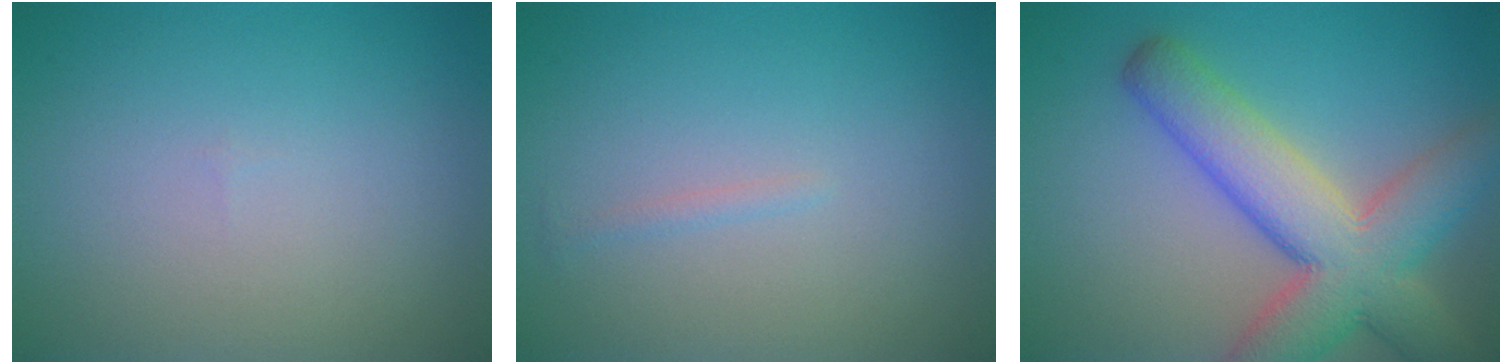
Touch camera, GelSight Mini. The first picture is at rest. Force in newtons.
{"total": 0.6, "press": 0.6, "slide": 0.0}
{"total": 8.9, "press": 8.9, "slide": 0.4}